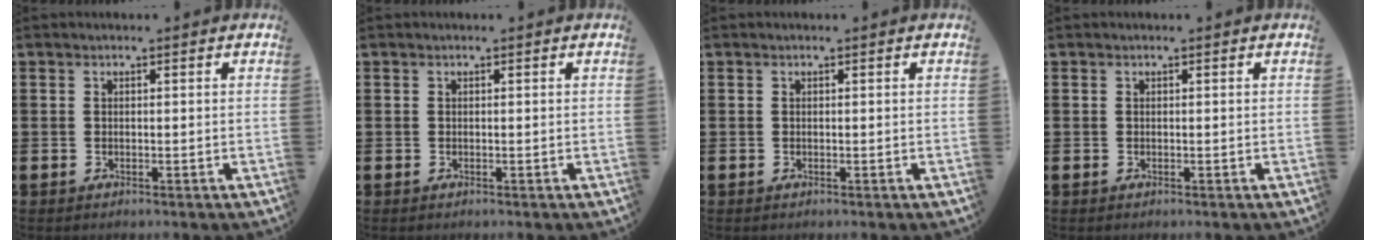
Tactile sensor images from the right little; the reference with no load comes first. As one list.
[{"total": 0.0}, {"total": 0.0}, {"total": 0.0}]